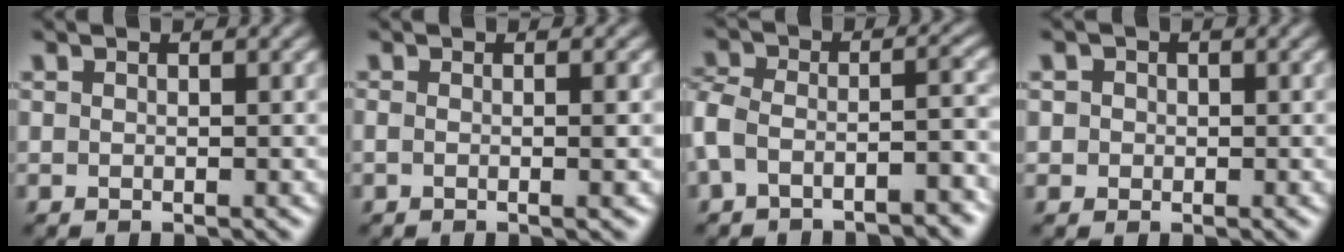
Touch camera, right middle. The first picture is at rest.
{"total": 1.3, "force": [-0.3, 0.1, 1.3], "torque": [-0.022, -0.003, -0.006]}
{"total": 7.0, "force": [-4.3, 3.0, 4.6], "torque": [-0.079, 0.000, -0.073]}
{"total": 1.4, "force": [0.3, 1.3, 0.2], "torque": [-0.001, 0.001, 0.001]}